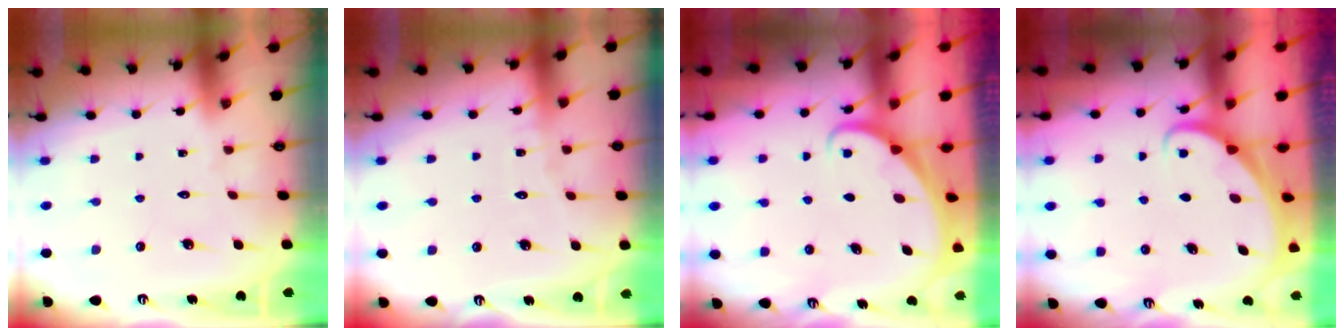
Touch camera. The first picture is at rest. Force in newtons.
{"total": 2.9, "press": 2.8, "slide": 0.3}
{"total": 1.8, "press": 1.7, "slide": 0.1}
{"total": 1.8, "press": 1.7, "slide": 0.1}